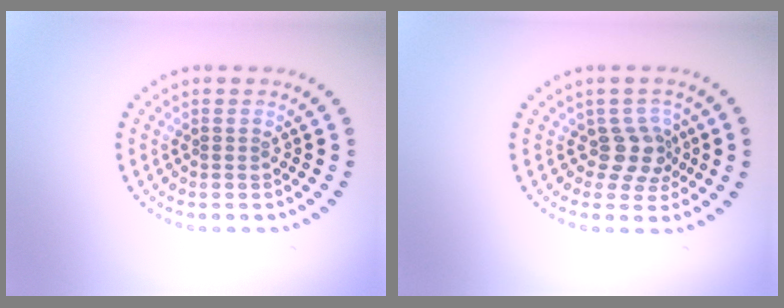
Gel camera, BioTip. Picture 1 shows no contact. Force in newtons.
{"total": 2.6, "press": 2.0, "slide": 1.8}